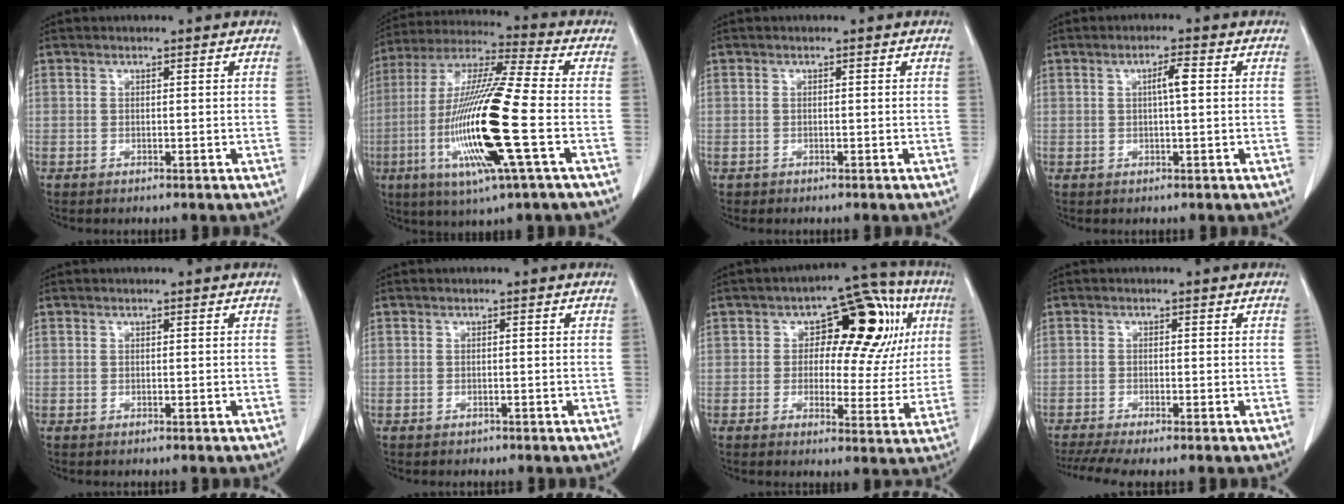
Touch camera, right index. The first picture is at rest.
{"total": 19.4, "force": [-4.8, 0.6, 18.8], "torque": [-0.395, -0.019, -0.097]}
{"total": 0.5, "force": [-0.3, 0.4, 0.0], "torque": [-0.001, 0.005, -0.005]}
{"total": 2.7, "force": [0.4, 0.1, 2.6], "torque": [-0.046, 0.003, 0.007]}
{"total": 0.0}
{"total": 0.5, "force": [-0.4, 0.3, 0.1], "torque": [-0.010, -0.001, -0.007]}
{"total": 14.0, "force": [3.7, 7.3, 11.3], "torque": [-0.121, 0.043, 0.049]}
{"total": 5.4, "force": [-4.1, 0.2, 3.5], "torque": [-0.061, -0.006, -0.069]}